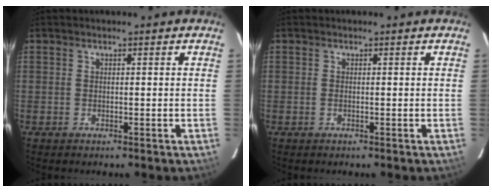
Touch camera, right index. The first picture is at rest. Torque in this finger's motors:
{"motor_torque": [-0.08, -0.04, -0.04, 0.00]}